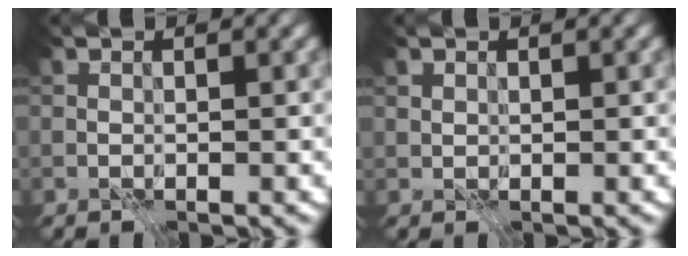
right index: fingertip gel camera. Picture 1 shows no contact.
{"total": 0.7, "force": [0.5, 0.5, 0.1], "torque": [-0.002, 0.000, 0.011]}